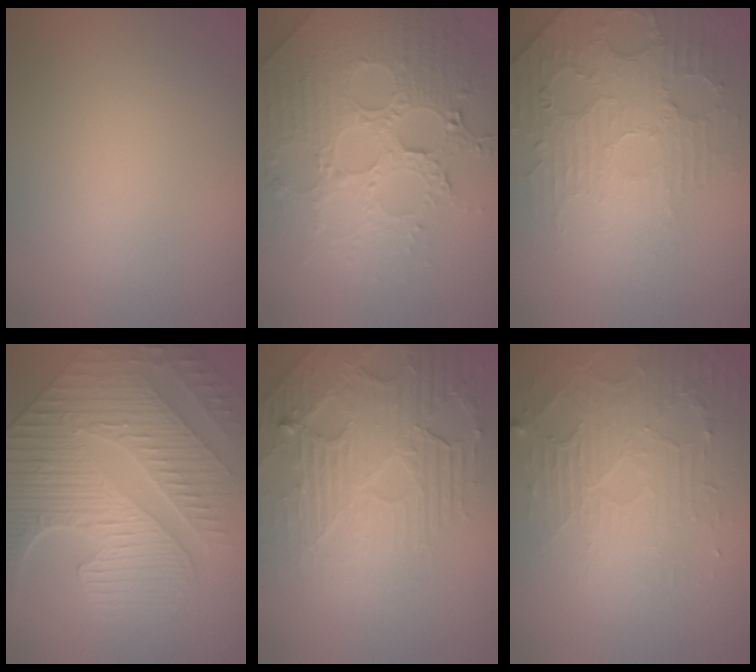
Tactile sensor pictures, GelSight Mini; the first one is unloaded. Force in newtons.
{"total": 8.1, "press": 6.0, "slide": 5.5}
{"total": 4.6, "press": 3.8, "slide": 2.7}
{"total": 10.4, "press": 7.3, "slide": 7.4}
{"total": 7.5, "press": 5.4, "slide": 5.3}
{"total": 4.1, "press": 3.4, "slide": 2.3}